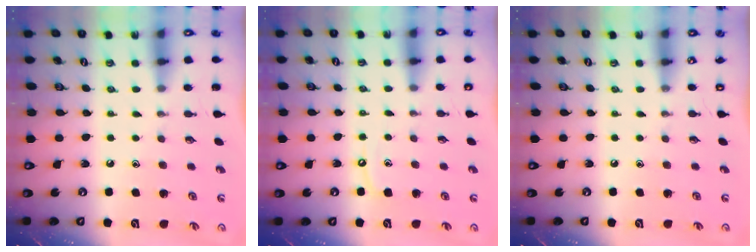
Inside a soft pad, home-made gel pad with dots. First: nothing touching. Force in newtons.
{"total": 5.1, "press": 5.0, "slide": 0.7}
{"total": 0.0}